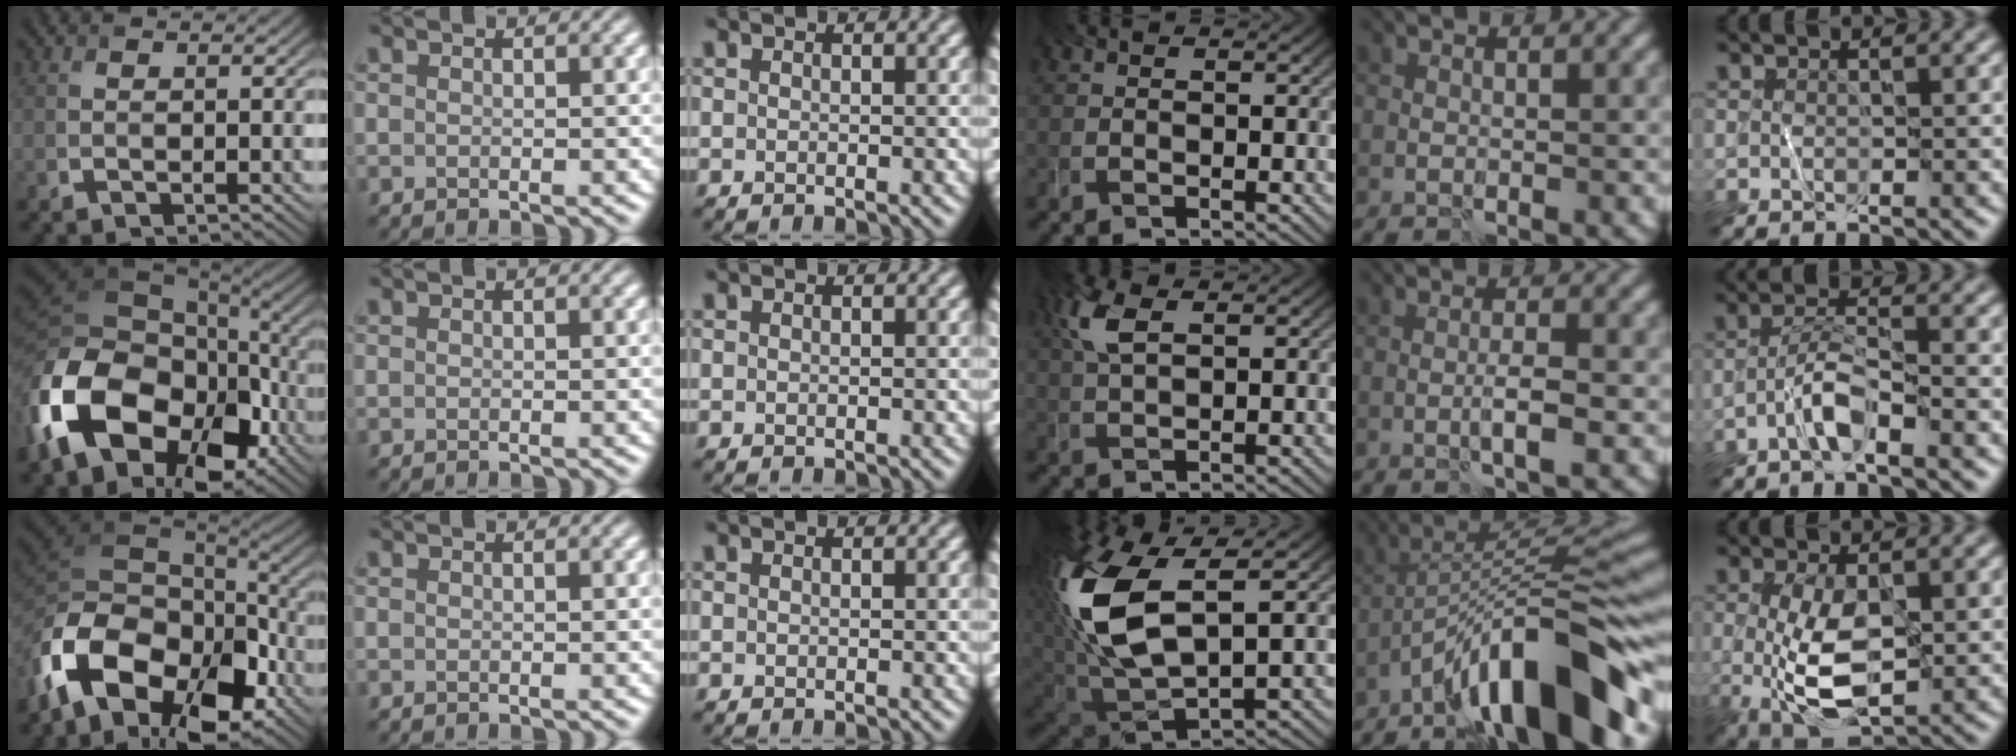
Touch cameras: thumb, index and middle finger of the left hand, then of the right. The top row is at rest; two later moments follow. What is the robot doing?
{"motion": "wipe", "object": "whiteboard"}